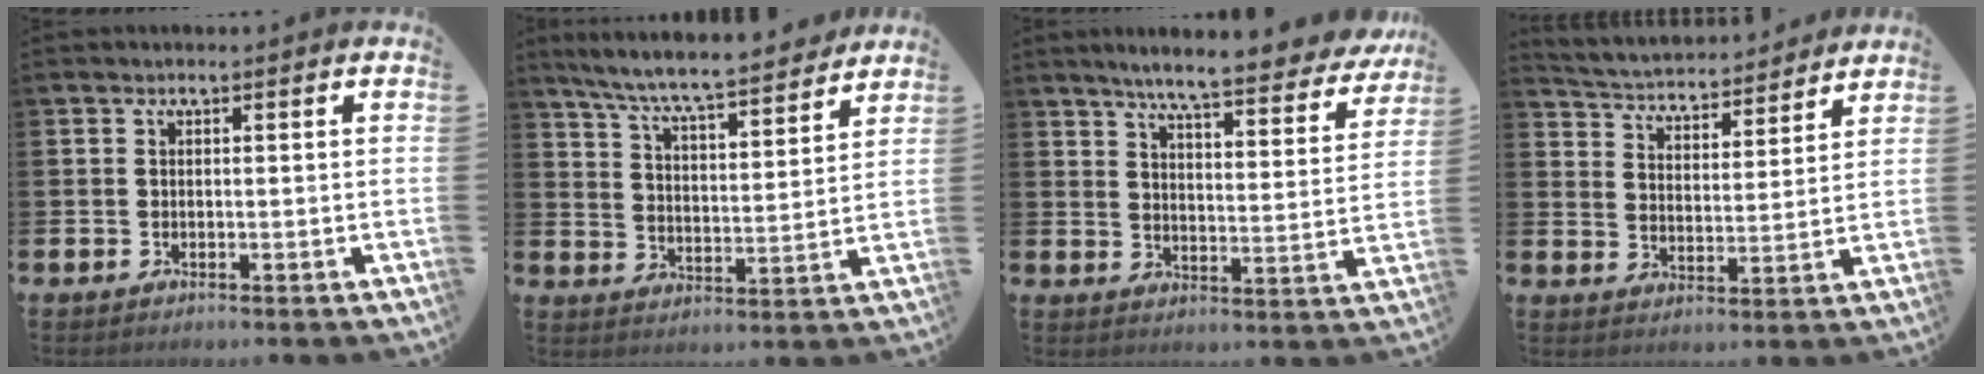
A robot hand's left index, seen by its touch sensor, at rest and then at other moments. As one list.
[{"total": 7.7, "force": [7.3, 0.4, 2.5], "torque": [-0.079, -0.053, 0.127]}, {"total": 7.1, "force": [6.5, 0.3, 2.8], "torque": [-0.064, -0.045, 0.107]}, {"total": 4.2, "force": [4.1, 0.9, 0.2], "torque": [-0.032, -0.041, 0.064]}]